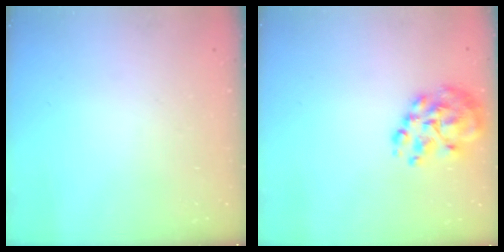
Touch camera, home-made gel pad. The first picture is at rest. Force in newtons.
{"total": 10.8, "press": 10.4, "slide": 2.9}